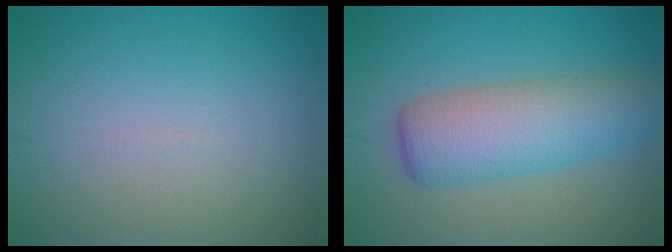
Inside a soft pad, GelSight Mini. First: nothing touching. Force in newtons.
{"total": 6.4, "press": 6.4, "slide": 0.1}